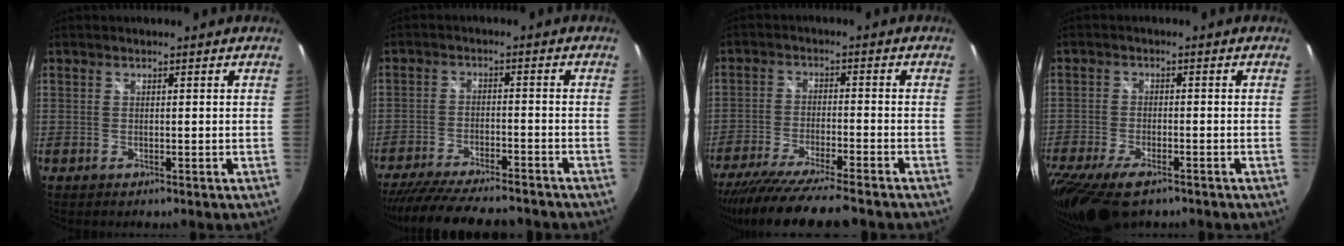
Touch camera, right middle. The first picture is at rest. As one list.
[{"total": 19.3, "force": [-16.6, 4.1, 8.9], "torque": [-0.176, -0.031, -0.252]}, {"total": 15.7, "force": [-13.6, 0.6, 7.8], "torque": [-0.157, -0.037, -0.223]}, {"total": 13.1, "force": [-8.9, 5.2, 8.0], "torque": [-0.197, -0.053, -0.160]}]